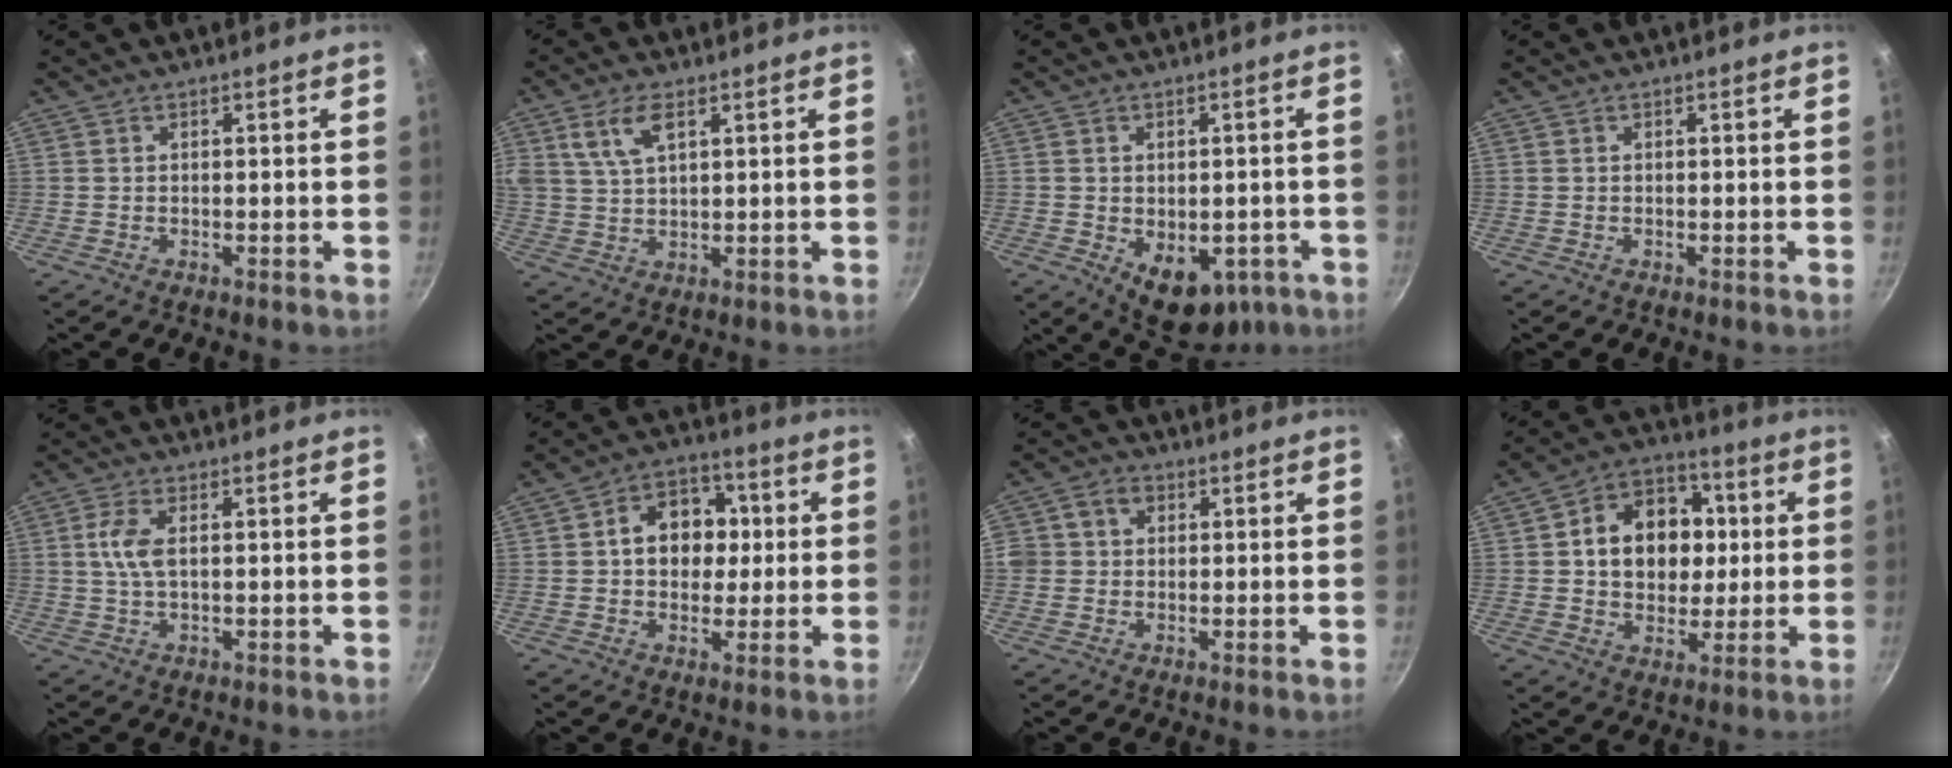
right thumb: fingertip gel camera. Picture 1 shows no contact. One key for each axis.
{"total": 6.9, "fx": 3.1, "fy": 3.3, "fz": 5.2, "tx": -0.100, "ty": -0.002, "tz": 0.063}
{"total": 11.2, "fx": -3.5, "fy": 7.3, "fz": 7.8, "tx": -0.063, "ty": 0.000, "tz": -0.028}
{"total": 0.0}
{"total": 4.8, "fx": 0.7, "fy": 2.0, "fz": 4.3, "tx": -0.099, "ty": 0.005, "tz": 0.013}
{"total": 11.4, "fx": 1.3, "fy": 8.8, "fz": 7.1, "tx": -0.064, "ty": 0.016, "tz": 0.007}
{"total": 4.5, "fx": 0.8, "fy": 3.9, "fz": 2.2, "tx": -0.022, "ty": 0.006, "tz": 0.001}
{"total": 15.8, "fx": 2.0, "fy": 12.3, "fz": 9.6, "tx": -0.110, "ty": 0.018, "tz": 0.024}